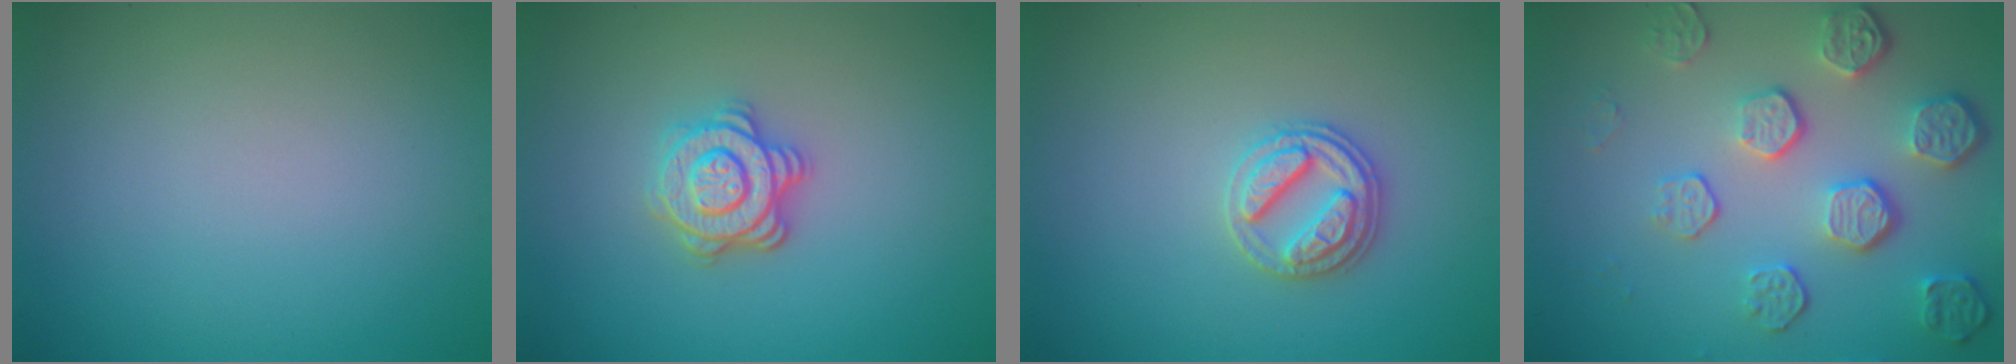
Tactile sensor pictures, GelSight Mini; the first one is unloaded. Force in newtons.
{"total": 3.6, "press": 3.1, "slide": 1.9}
{"total": 2.8, "press": 2.8, "slide": 0.5}
{"total": 5.6, "press": 4.2, "slide": 3.7}